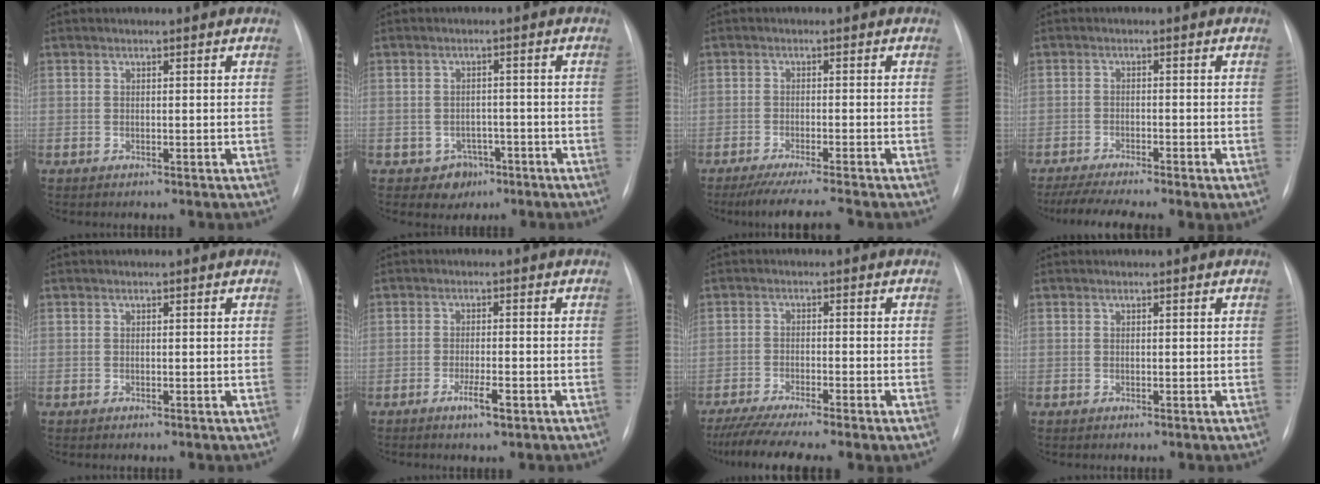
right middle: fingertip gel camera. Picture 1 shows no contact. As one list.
[{"total": 3.3, "force": [-1.7, 2.8, 0.4], "torque": [0.003, 0.011, -0.016]}, {"total": 7.9, "force": [-6.9, -1.2, 3.6], "torque": [-0.044, -0.026, -0.110]}, {"total": 7.4, "force": [-5.7, 0.5, 4.7], "torque": [-0.078, -0.012, -0.093]}, {"total": 0.0}, {"total": 2.8, "force": [-1.5, 0.1, 2.4], "torque": [-0.044, -0.003, -0.027]}, {"total": 9.9, "force": [-7.9, -0.1, 6.0], "torque": [-0.089, -0.023, -0.125]}, {"total": 0.0}]